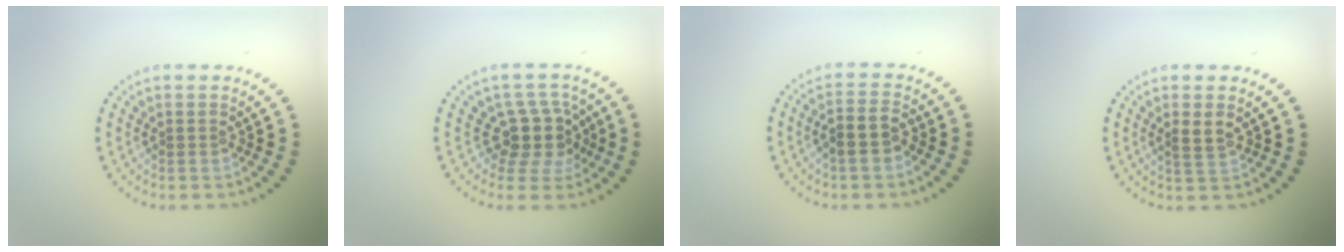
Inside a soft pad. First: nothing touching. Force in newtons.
{"total": 3.7, "press": 2.9, "slide": 2.3}
{"total": 2.5, "press": 2.3, "slide": 0.9}
{"total": 1.9, "press": 1.8, "slide": 0.7}